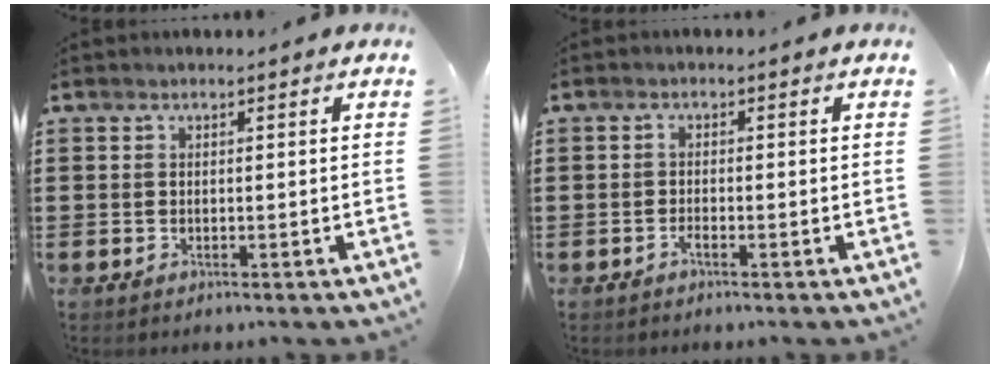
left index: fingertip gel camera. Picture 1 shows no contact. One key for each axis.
{"total": 1.0, "fx": -0.7, "fy": 0.2, "fz": 0.6, "tx": -0.016, "ty": -0.003, "tz": -0.013}